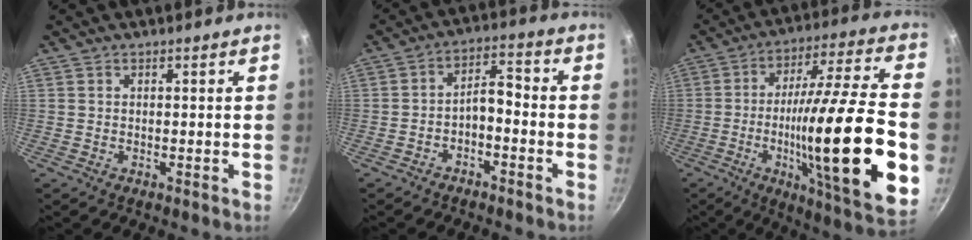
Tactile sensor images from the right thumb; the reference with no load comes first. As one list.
[{"total": 5.3, "force": [-2.7, 2.6, 3.9], "torque": [-0.058, 0.051, -0.042]}, {"total": 29.3, "force": [-5.6, 5.3, 28.3], "torque": [-0.436, 0.015, -0.084]}]